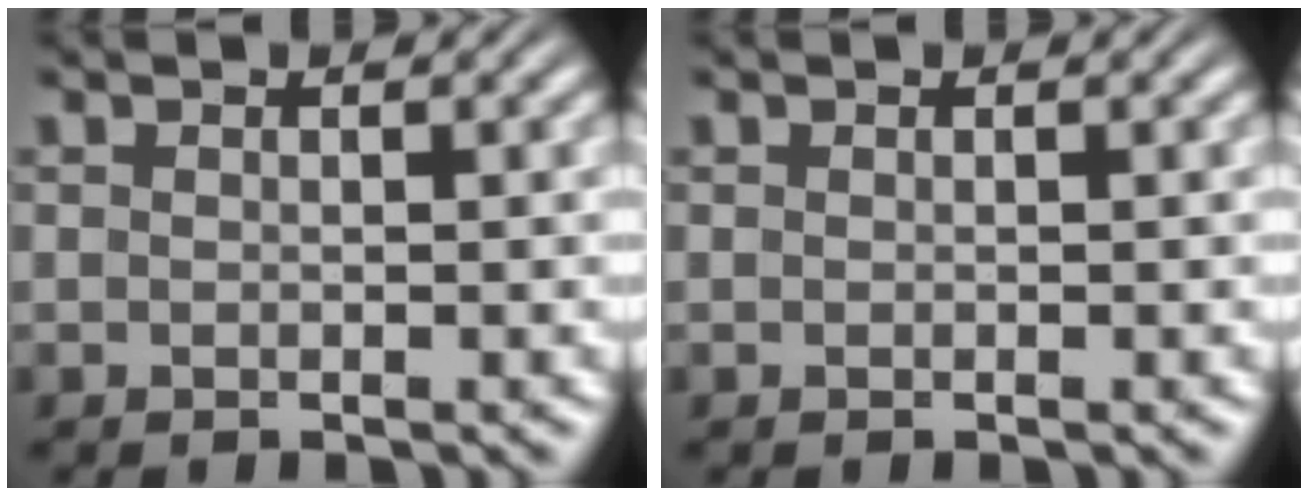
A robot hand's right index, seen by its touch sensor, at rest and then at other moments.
{"total": 0.0}